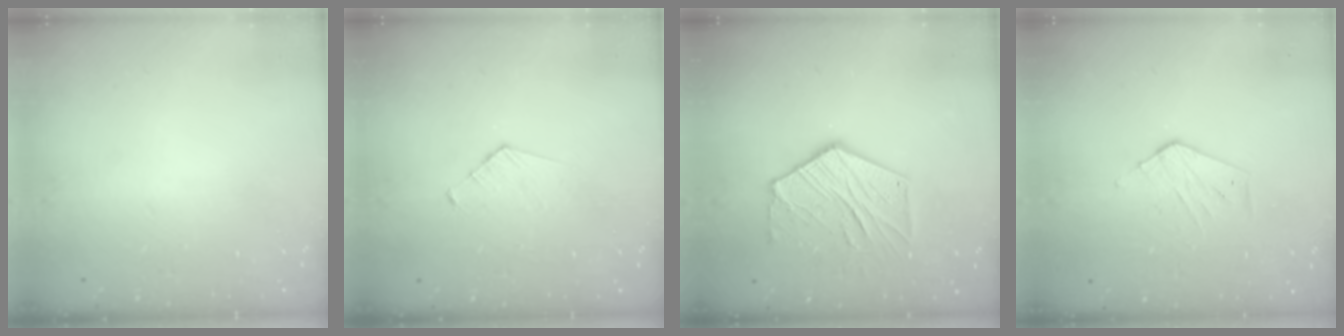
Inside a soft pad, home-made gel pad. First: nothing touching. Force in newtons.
{"total": 3.2, "press": 3.2, "slide": 0.3}
{"total": 12.2, "press": 12.1, "slide": 1.1}
{"total": 3.1, "press": 3.1, "slide": 0.3}